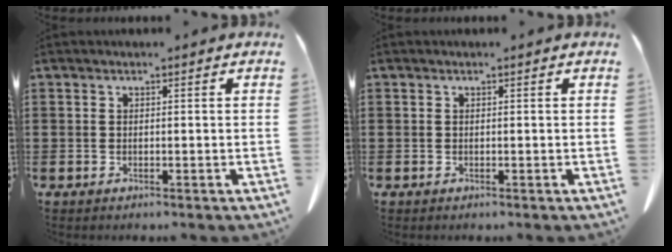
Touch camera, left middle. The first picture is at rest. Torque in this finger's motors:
{"motor_torque": [0.00, 0.00, 0.00, -0.01]}